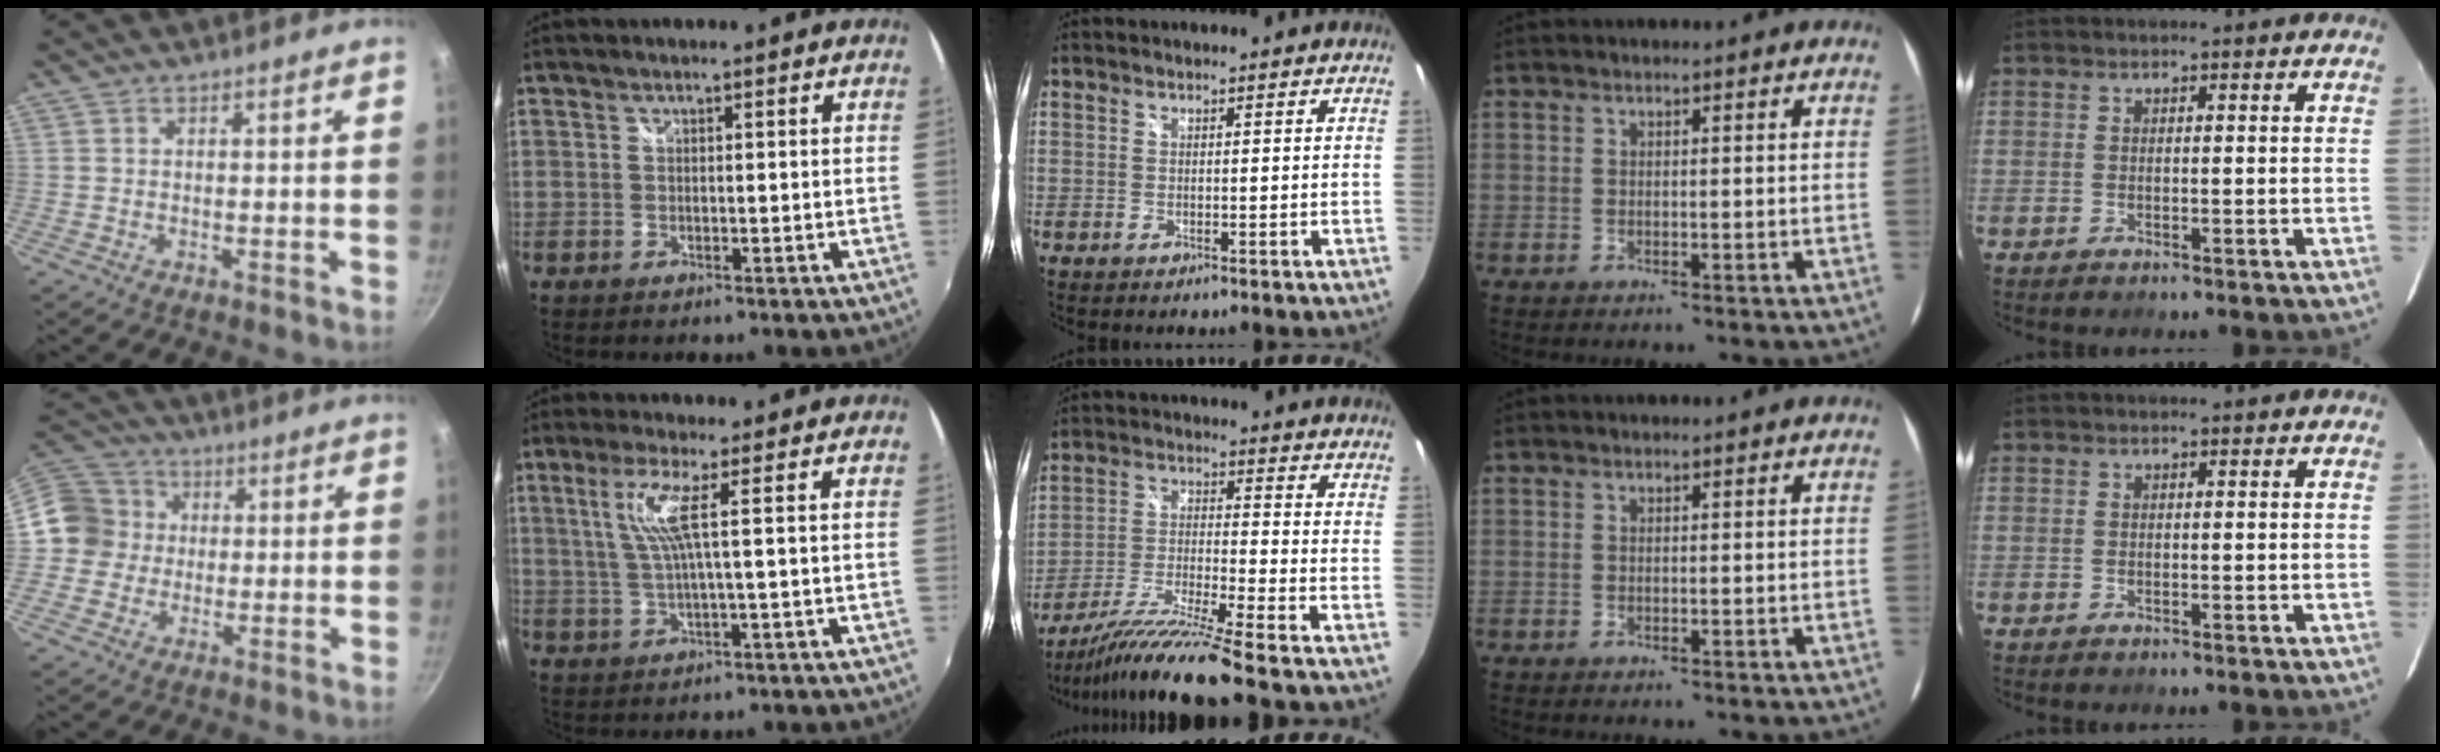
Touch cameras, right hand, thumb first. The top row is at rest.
{"thumb": {"total": 10.6, "force": [0.3, 10.1, 3.3], "torque": [-0.028, 0.027, -0.016]}, "index": {"total": 5.8, "force": [1.5, -0.8, 5.6], "torque": [-0.105, 0.000, 0.039]}, "middle": {"total": 13.1, "force": [-10.7, -2.4, 7.1], "torque": [-0.144, -0.023, -0.196]}}